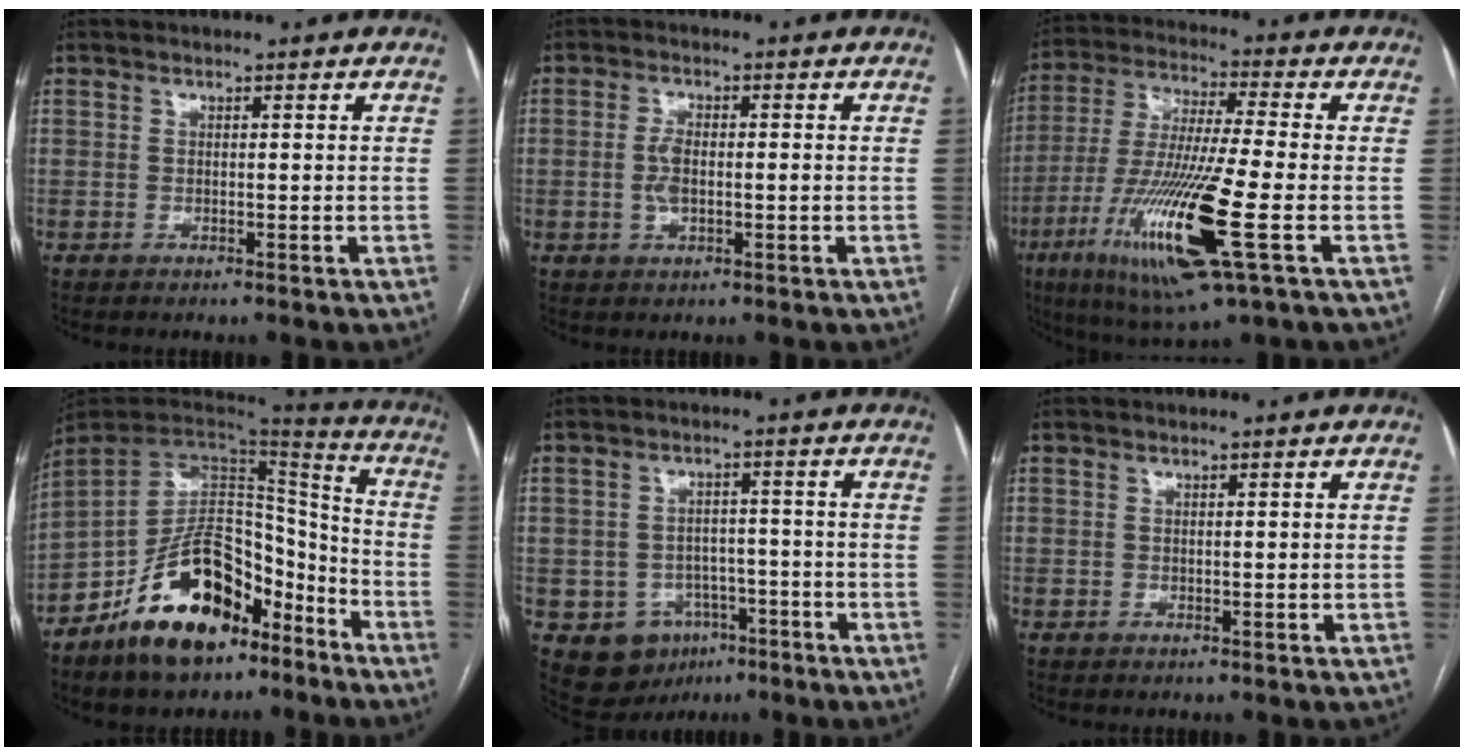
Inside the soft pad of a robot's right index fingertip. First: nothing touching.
{"total": 3.5, "force": [-0.3, 1.5, 3.1], "torque": [-0.073, 0.006, -0.005]}
{"total": 18.4, "force": [-6.3, 0.9, 17.2], "torque": [-0.365, -0.035, -0.114]}
{"total": 19.2, "force": [-11.9, 9.4, 11.8], "torque": [-0.211, 0.024, -0.200]}
{"total": 8.0, "force": [-3.8, 6.6, 2.5], "torque": [-0.041, 0.017, -0.044]}
{"total": 0.0}